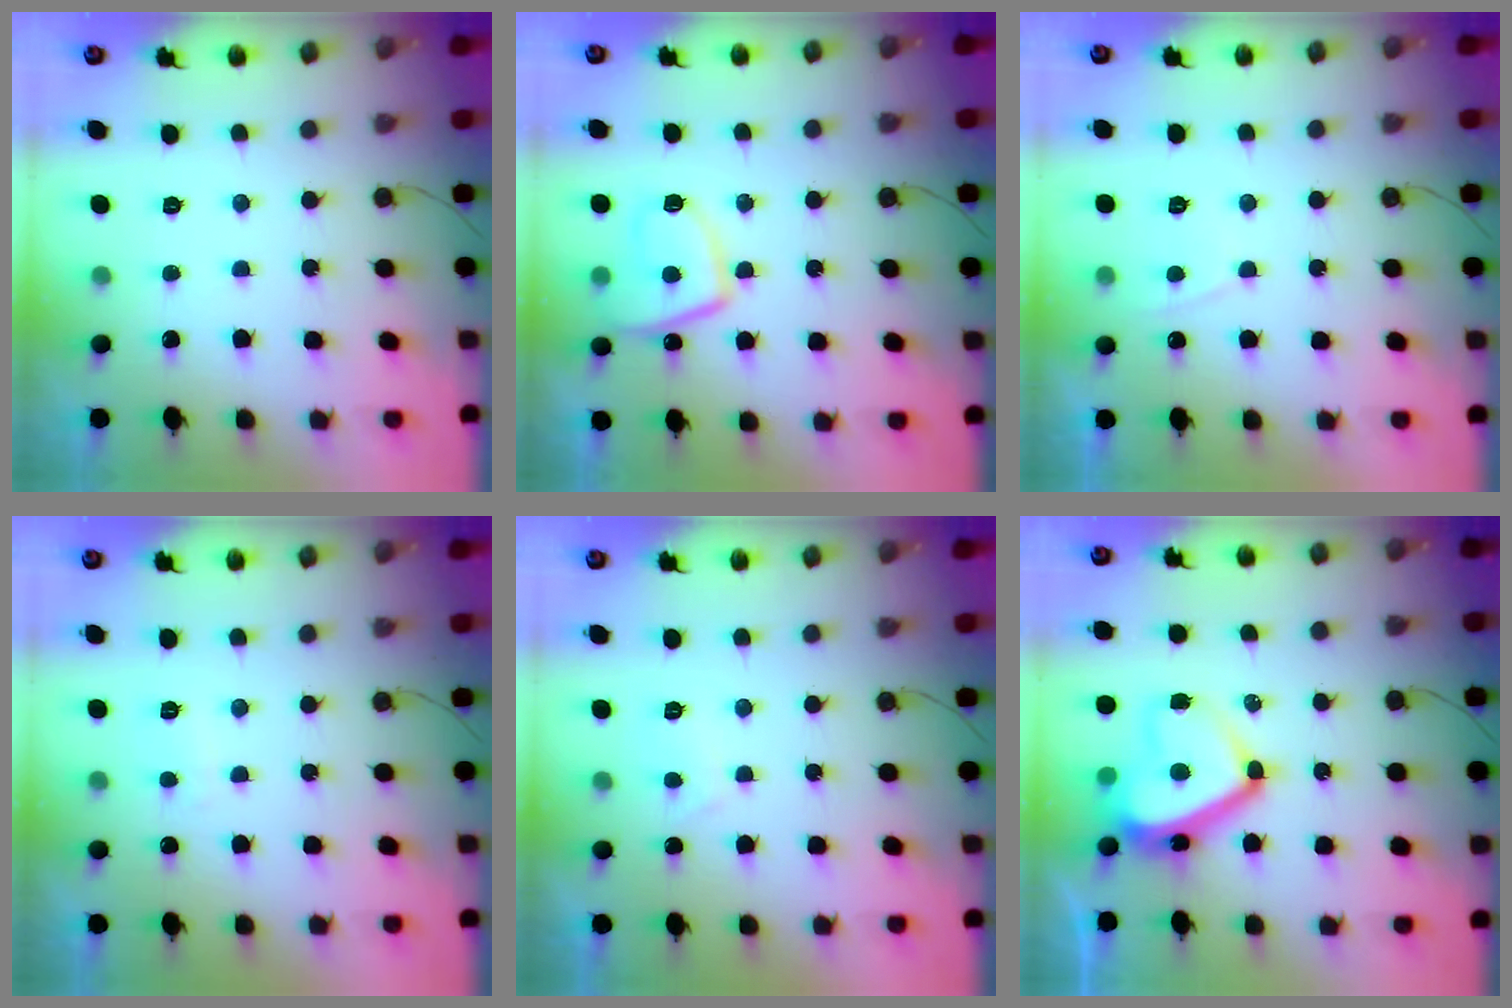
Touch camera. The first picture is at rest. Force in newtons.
{"total": 10.8, "press": 10.8, "slide": 1.3}
{"total": 2.0, "press": 1.9, "slide": 0.6}
{"total": 1.8, "press": 1.7, "slide": 0.6}
{"total": 1.5, "press": 1.3, "slide": 0.7}
{"total": 15.2, "press": 15.1, "slide": 1.9}